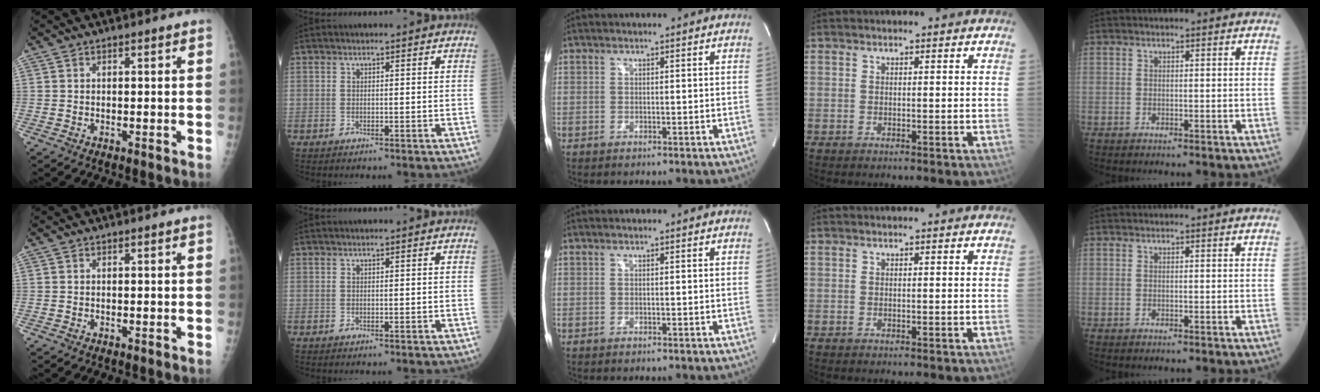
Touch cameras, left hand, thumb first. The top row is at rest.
{}